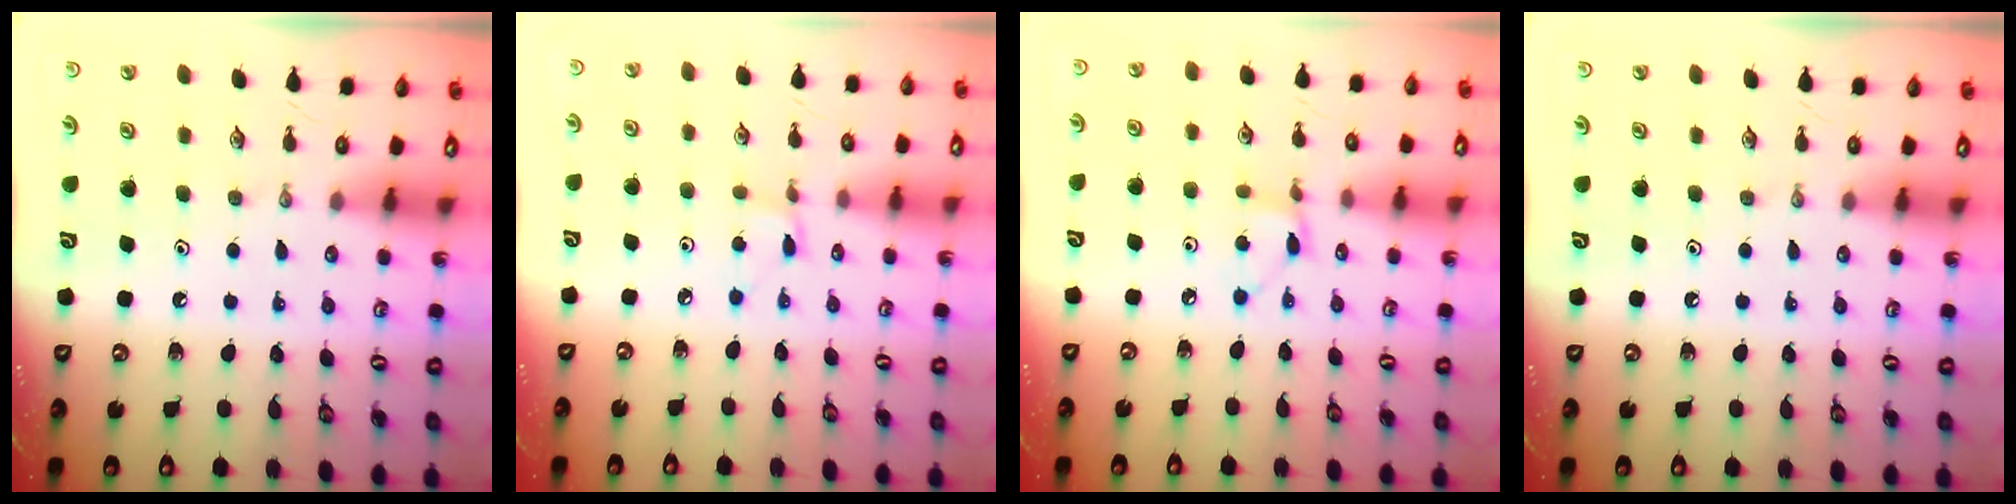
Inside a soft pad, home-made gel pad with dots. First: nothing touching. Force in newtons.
{"total": 1.7, "press": 1.7, "slide": 0.0}
{"total": 4.0, "press": 4.0, "slide": 0.5}
{"total": 0.0}